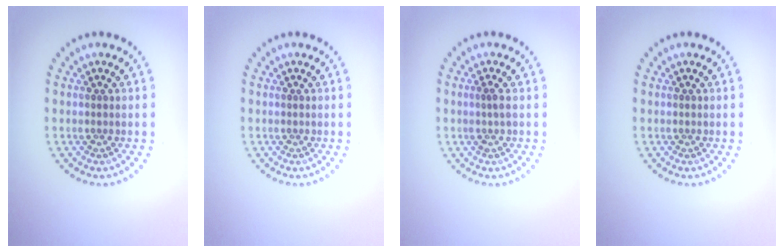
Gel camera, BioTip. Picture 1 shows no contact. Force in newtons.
{"total": 0.0}
{"total": 1.1, "press": 0.8, "slide": 0.7}
{"total": 0.0}